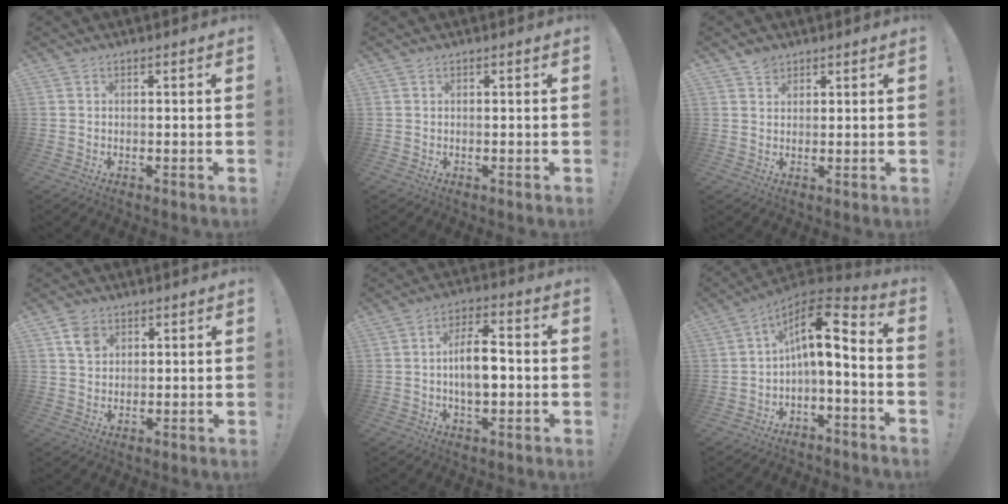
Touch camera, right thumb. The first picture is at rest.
{"total": 0.0}
{"total": 2.7, "force": [2.1, 1.5, 0.5], "torque": [-0.002, -0.011, 0.038]}
{"total": 5.1, "force": [2.8, 3.8, 1.9], "torque": [-0.018, -0.009, 0.051]}
{"total": 9.2, "force": [-0.9, 4.5, 8.0], "torque": [-0.128, 0.007, -0.021]}
{"total": 10.5, "force": [0.7, 3.5, 9.8], "torque": [-0.161, -0.005, 0.010]}